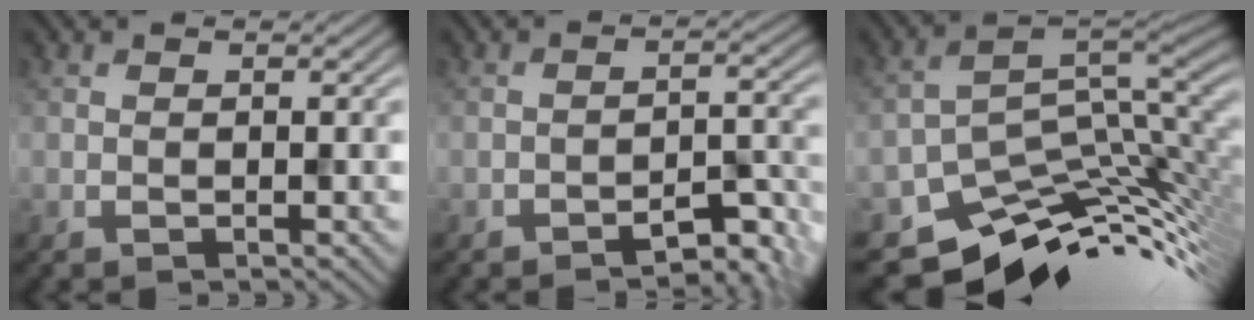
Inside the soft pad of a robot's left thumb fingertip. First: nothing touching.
{"total": 4.4, "force": [-4.0, 0.2, 2.0], "torque": [-0.031, 0.015, -0.053]}
{"total": 8.8, "force": [-5.1, 5.0, 5.2], "torque": [-0.086, -0.029, -0.067]}